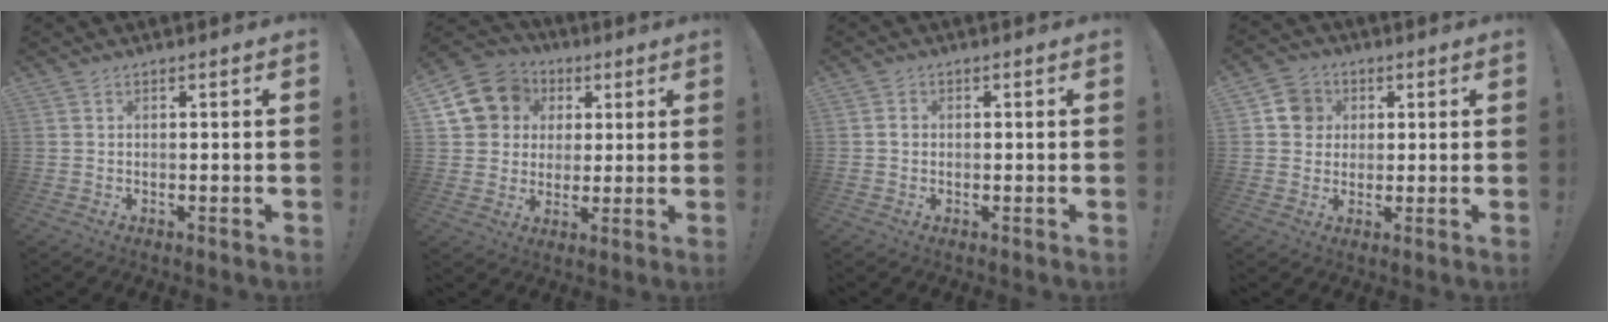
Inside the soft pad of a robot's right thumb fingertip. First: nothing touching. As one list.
[{"total": 13.6, "force": [4.4, 12.0, 4.8], "torque": [-0.068, -0.010, 0.098]}, {"total": 1.3, "force": [-0.2, 1.1, 0.6], "torque": [-0.011, 0.005, -0.004]}, {"total": 7.9, "force": [2.1, 7.4, 2.2], "torque": [-0.024, -0.003, 0.043]}]